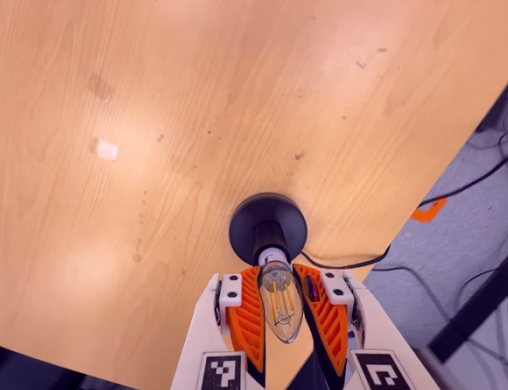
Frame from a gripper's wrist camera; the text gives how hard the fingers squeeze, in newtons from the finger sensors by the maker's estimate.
{"total": 26.3, "left": 28.5, "right": 24.1}